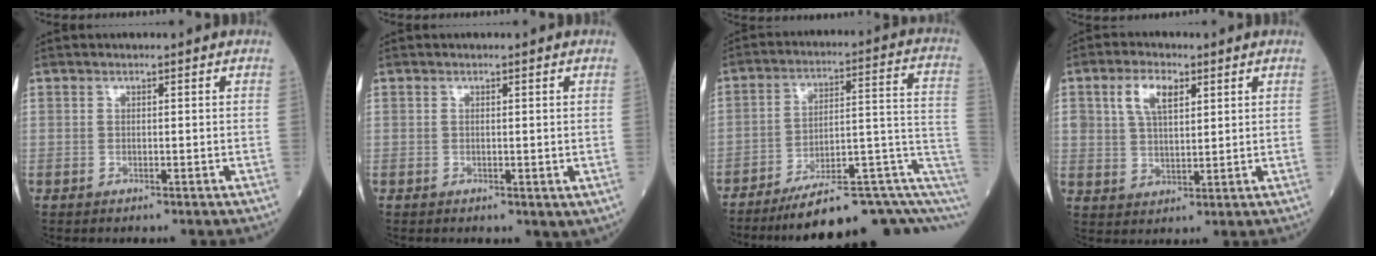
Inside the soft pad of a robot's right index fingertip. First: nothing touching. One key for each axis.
{"total": 1.2, "fx": 0.2, "fy": 0.7, "fz": 0.9, "tx": -0.013, "ty": -0.005, "tz": 0.008}
{"total": 19.6, "fx": -11.1, "fy": 3.1, "fz": 15.9, "tx": -0.154, "ty": 0.053, "tz": -0.161}
{"total": 6.1, "fx": 2.7, "fy": 3.0, "fz": 4.6, "tx": -0.094, "ty": 0.011, "tz": 0.056}